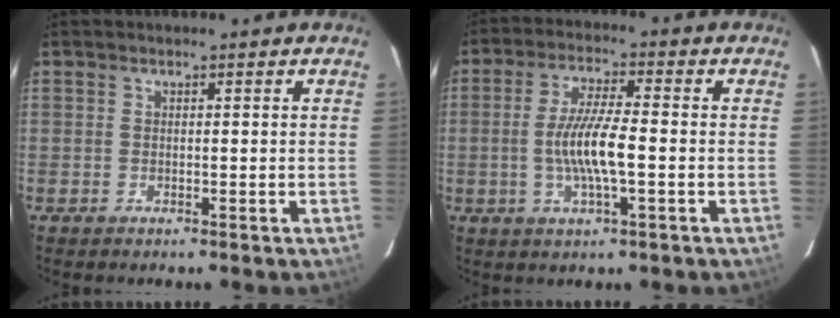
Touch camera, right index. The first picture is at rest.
{"total": 8.5, "force": [-1.6, 1.2, 8.3], "torque": [-0.160, -0.002, -0.031]}